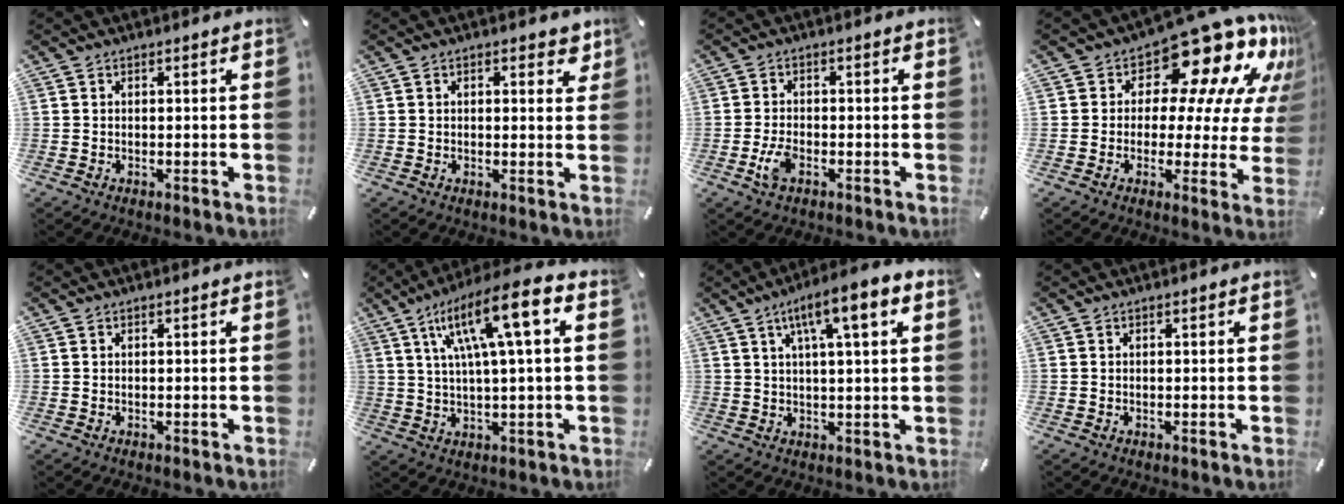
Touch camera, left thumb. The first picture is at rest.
{"total": 2.7, "force": [1.2, 1.5, 1.9], "torque": [-0.018, -0.002, 0.014]}
{"total": 4.7, "force": [-1.9, 2.4, 3.5], "torque": [-0.084, 0.002, -0.039]}
{"total": 17.3, "force": [11.9, 7.7, 9.9], "torque": [-0.140, -0.100, 0.197]}
{"total": 0.0}
{"total": 15.6, "force": [5.5, 3.2, 14.3], "torque": [-0.252, -0.011, 0.083]}
{"total": 9.8, "force": [4.3, 1.9, 8.6], "torque": [-0.144, -0.010, 0.070]}
{"total": 0.0}